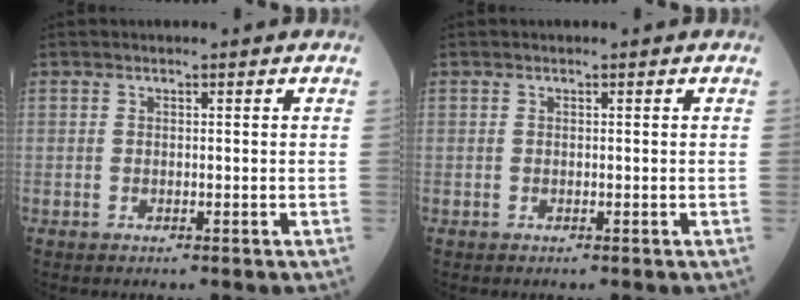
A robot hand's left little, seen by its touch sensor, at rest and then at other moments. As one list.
[{"total": 0.0}]